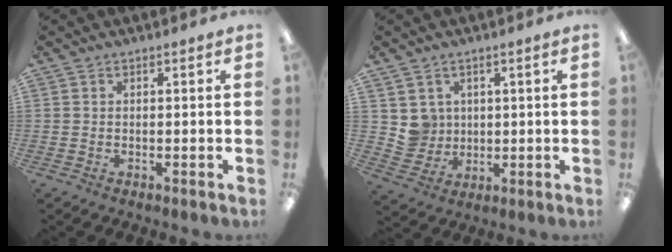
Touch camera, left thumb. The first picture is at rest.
{"total": 5.4, "force": [2.3, 4.9, -0.2], "torque": [-0.006, -0.007, 0.045]}